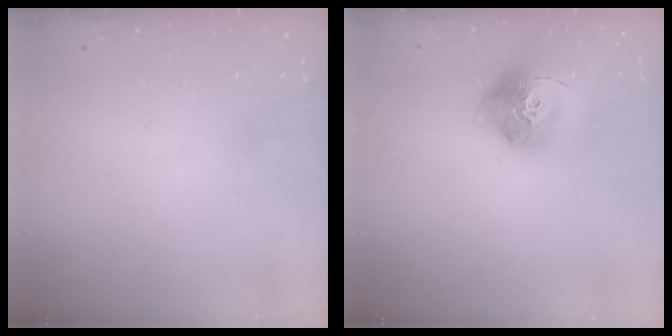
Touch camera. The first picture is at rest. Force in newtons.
{"total": 17.6, "press": 17.5, "slide": 1.9}